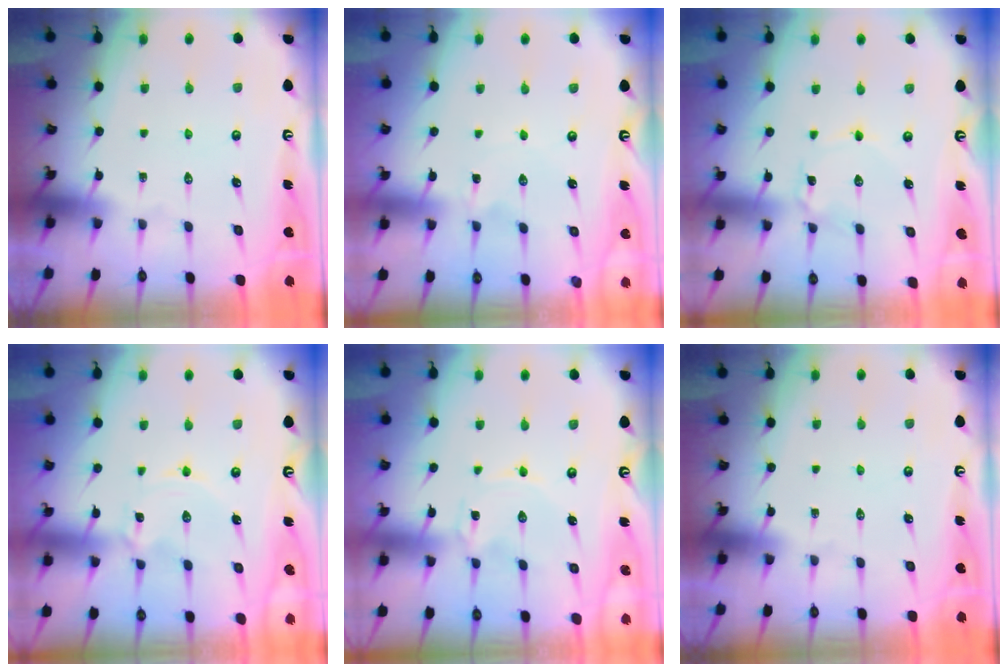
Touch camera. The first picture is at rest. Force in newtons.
{"total": 0.0}
{"total": 2.0, "press": 2.0, "slide": 0.2}
{"total": 1.2, "press": 1.2, "slide": 0.2}
{"total": 0.0}
{"total": 0.0}